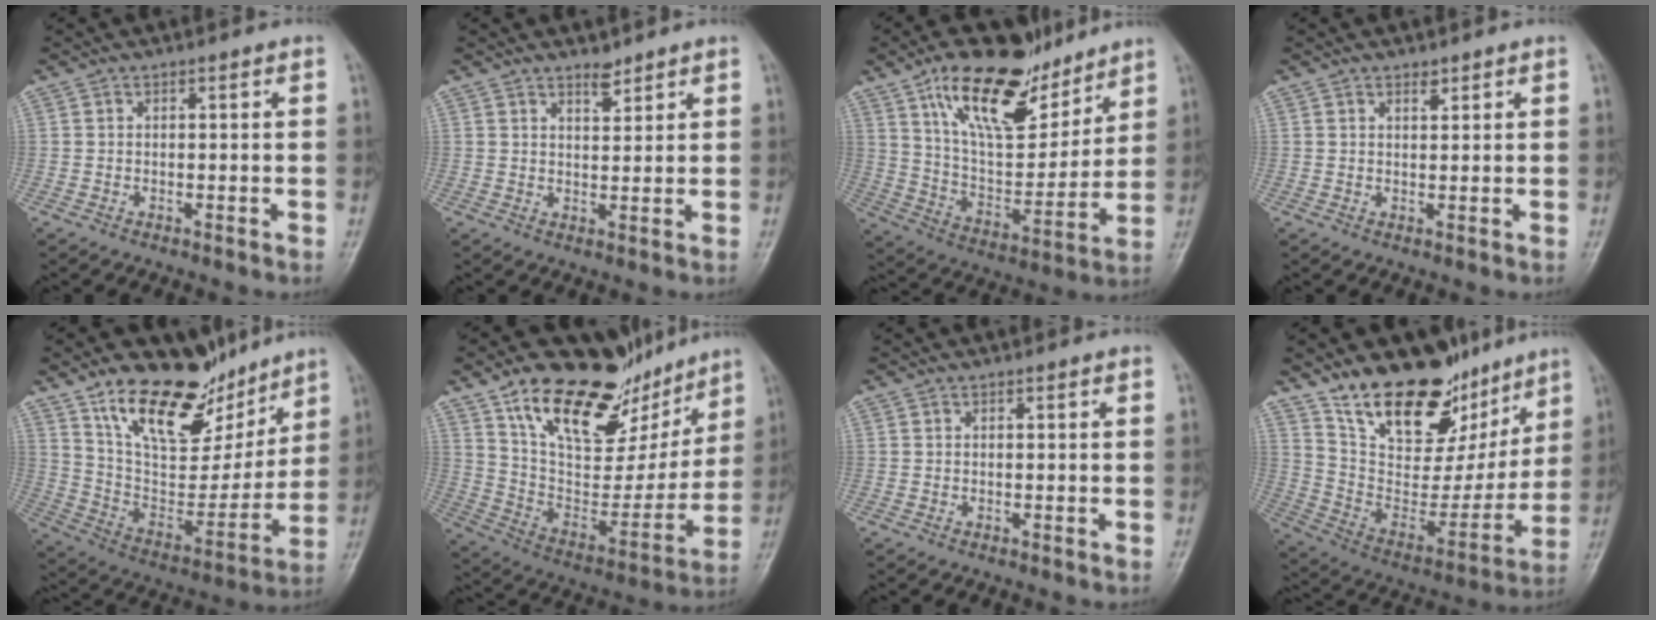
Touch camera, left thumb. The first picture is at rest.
{"total": 2.6, "force": [2.2, 1.0, 0.9], "torque": [-0.004, -0.018, 0.037]}
{"total": 20.9, "force": [13.4, 9.2, 13.2], "torque": [-0.175, -0.066, 0.238]}
{"total": 1.4, "force": [1.1, 0.7, 0.6], "torque": [-0.003, -0.008, 0.017]}
{"total": 21.3, "force": [15.2, 10.1, 11.1], "torque": [-0.121, -0.078, 0.263]}
{"total": 27.4, "force": [17.5, 13.5, 16.2], "torque": [-0.206, -0.049, 0.291]}
{"total": 0.0}
{"total": 24.6, "force": [16.3, 12.8, 13.3], "torque": [-0.158, -0.070, 0.277]}